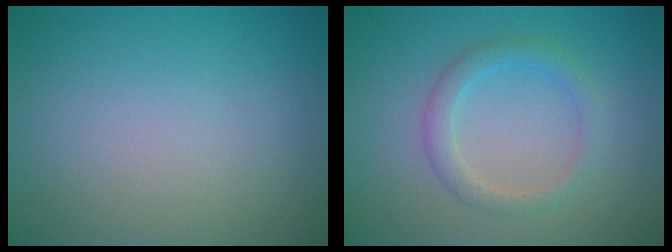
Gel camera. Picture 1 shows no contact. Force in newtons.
{"total": 2.3, "press": 2.3, "slide": 0.1}